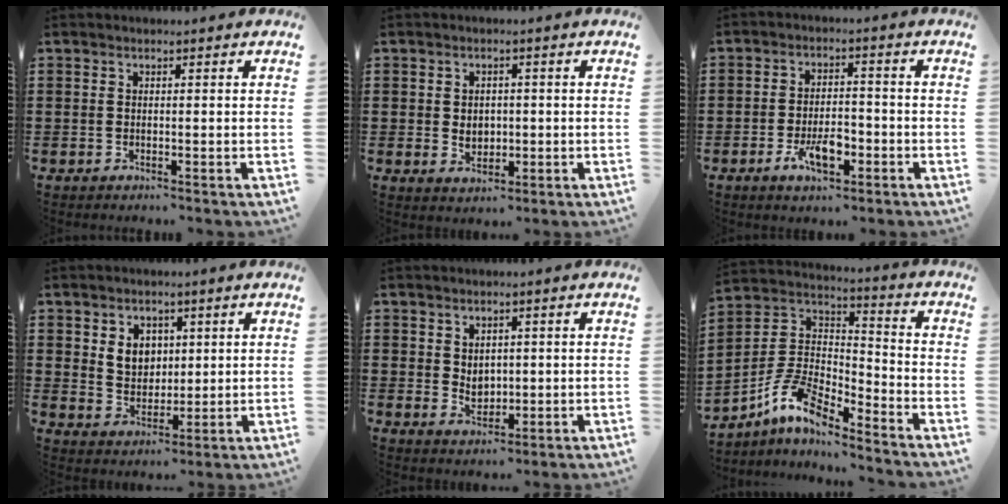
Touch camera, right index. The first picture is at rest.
{"total": 2.9, "force": [0.0, 2.3, 1.6], "torque": [-0.030, 0.004, -0.005]}
{"total": 5.8, "force": [-2.7, 2.5, 4.5], "torque": [-0.089, 0.001, -0.050]}
{"total": 4.6, "force": [1.8, 3.8, 2.0], "torque": [-0.046, 0.009, 0.032]}
{"total": 2.7, "force": [0.6, 2.2, 1.5], "torque": [-0.019, 0.000, 0.009]}
{"total": 8.9, "force": [-6.5, 2.5, 5.5], "torque": [-0.133, -0.005, -0.132]}